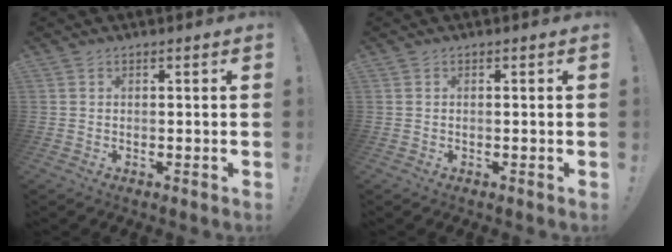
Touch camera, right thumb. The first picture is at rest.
{"total": 0.0}